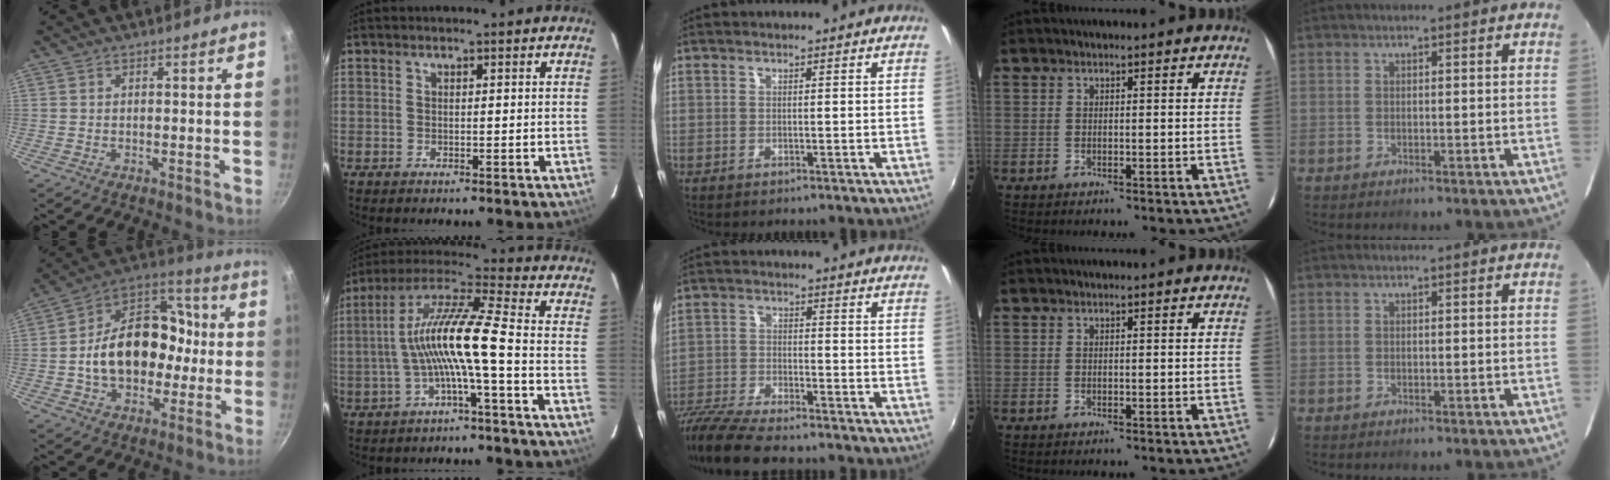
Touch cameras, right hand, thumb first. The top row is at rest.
{"thumb": {"total": 20.9, "force": [-1.5, 15.3, 14.1], "torque": [-0.198, 0.056, -0.033]}, "index": {"total": 12.0, "force": [-2.8, 0.3, 11.7], "torque": [-0.232, 0.017, -0.054]}, "middle": {"total": 12.2, "force": [-10.6, 2.1, 5.7], "torque": [-0.137, -0.025, -0.200]}}